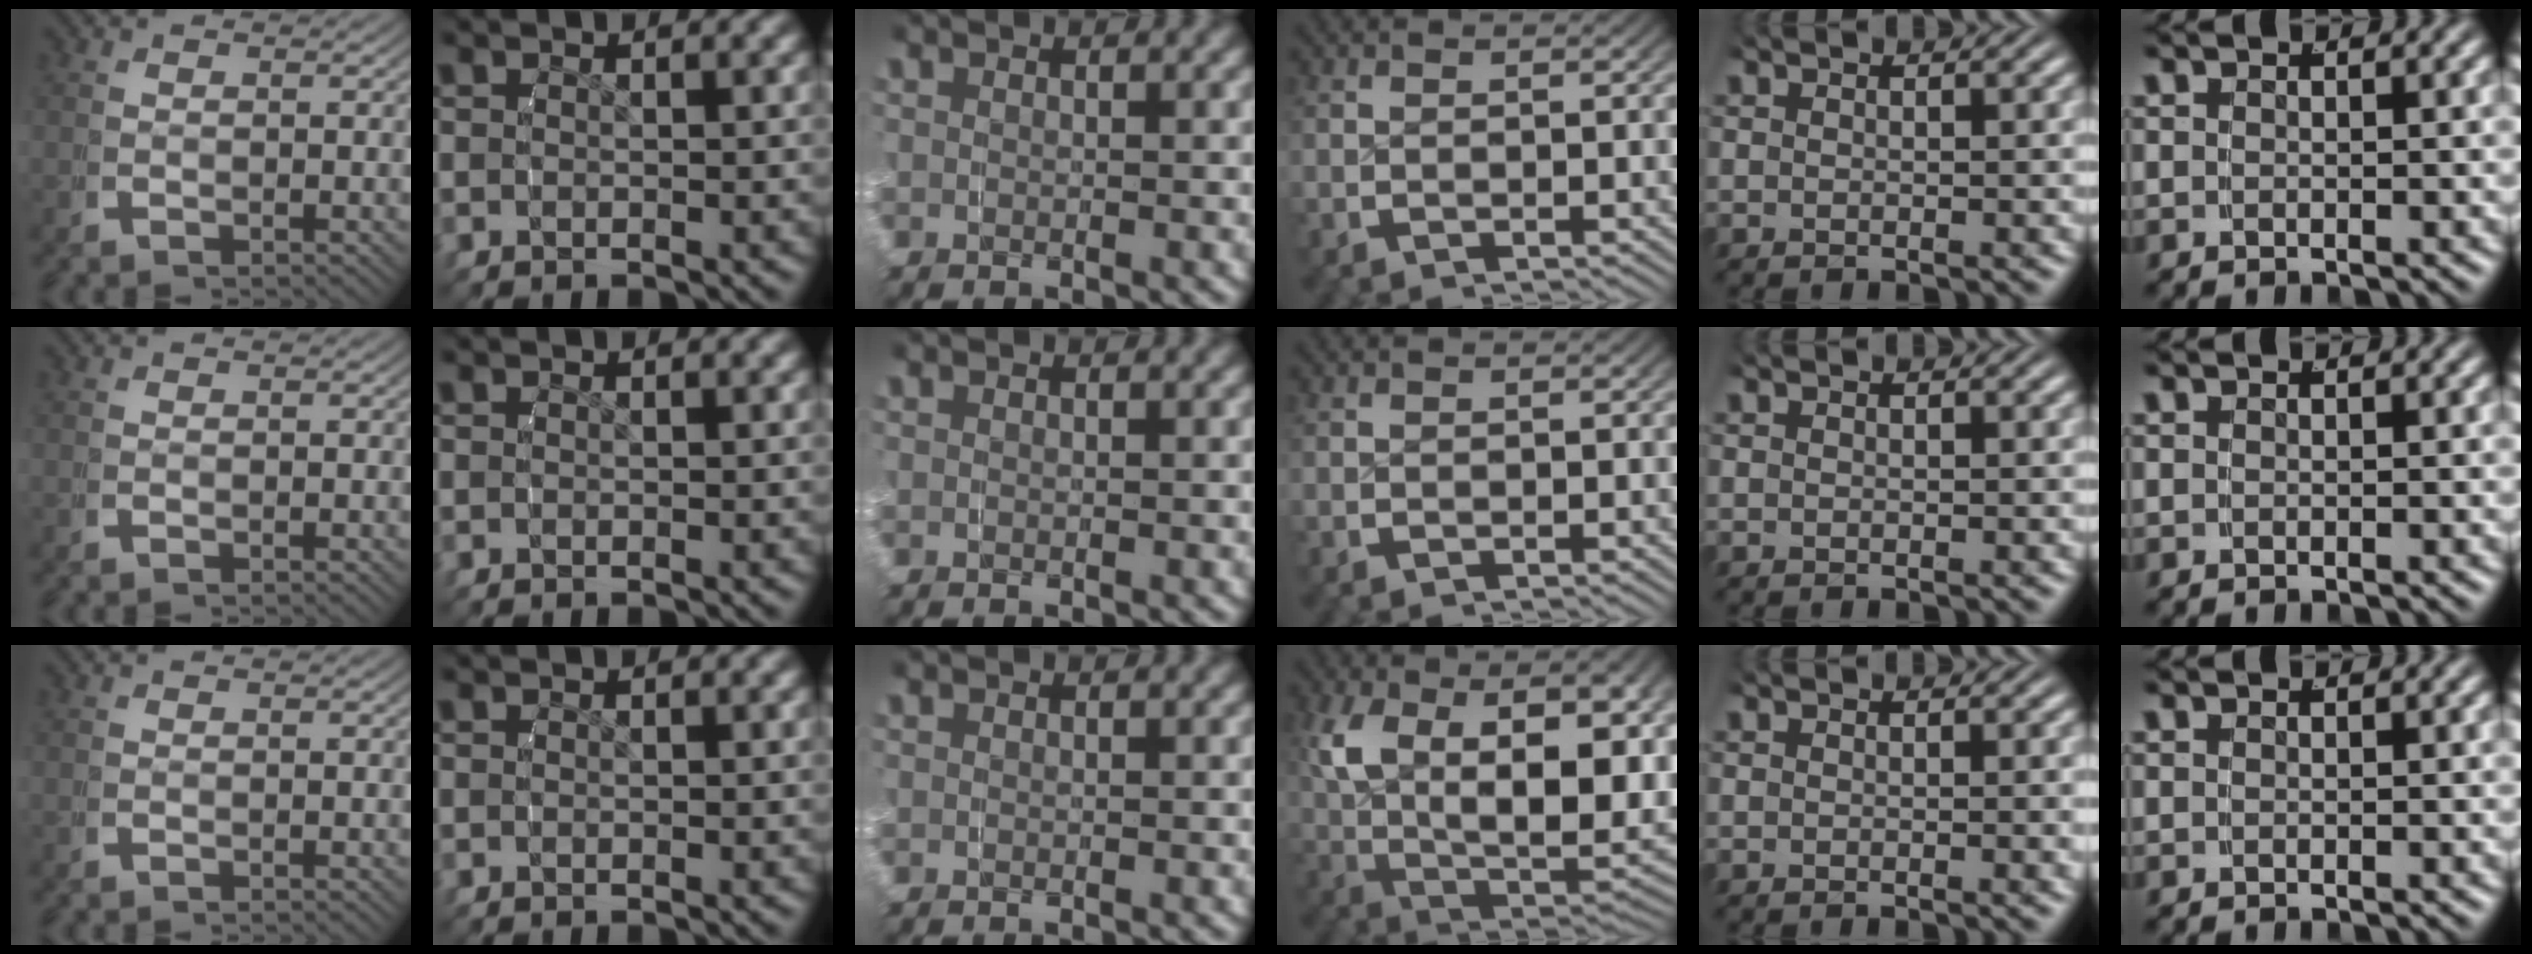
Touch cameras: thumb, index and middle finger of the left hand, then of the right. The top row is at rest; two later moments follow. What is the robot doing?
{"motion": "grasp_and_lifting", "object": "water bottle"}